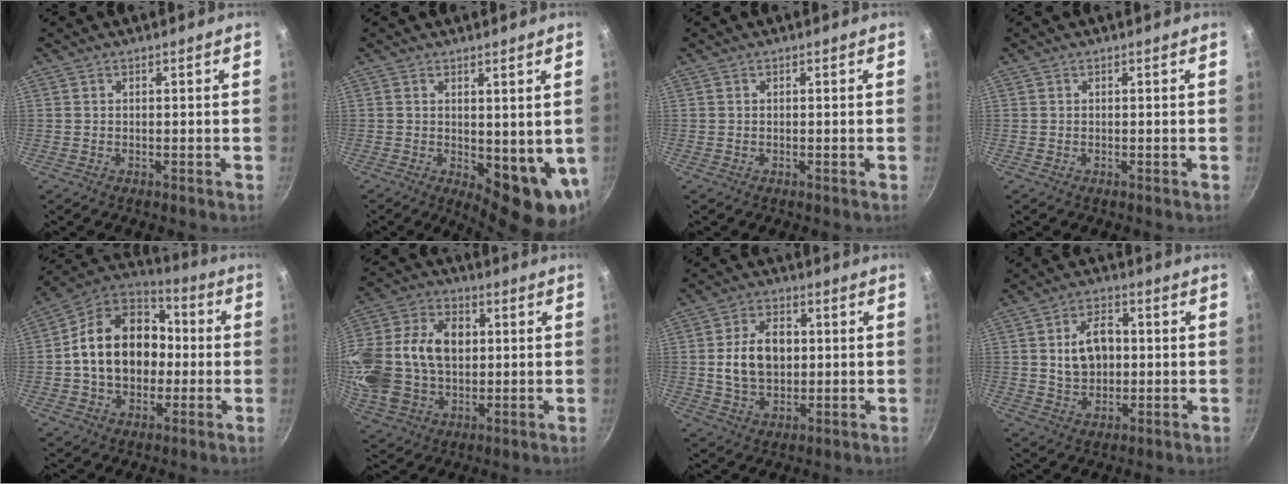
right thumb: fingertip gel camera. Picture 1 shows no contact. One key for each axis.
{"total": 9.4, "fx": 0.7, "fy": 4.1, "fz": 8.4, "tx": -0.088, "ty": -0.021, "tz": 0.022}
{"total": 0.0}
{"total": 0.0}
{"total": 19.6, "fx": -0.2, "fy": 14.9, "fz": 12.8, "tx": -0.192, "ty": 0.041, "tz": -0.012}
{"total": 25.1, "fx": 2.2, "fy": 18.0, "fz": 17.3, "tx": -0.352, "ty": 0.028, "tz": 0.042}
{"total": 10.9, "fx": 0.8, "fy": 7.5, "fz": 7.8, "tx": -0.116, "ty": 0.006, "tz": 0.014}
{"total": 9.6, "fx": 0.8, "fy": 6.8, "fz": 6.8, "tx": -0.090, "ty": 0.010, "tz": 0.016}